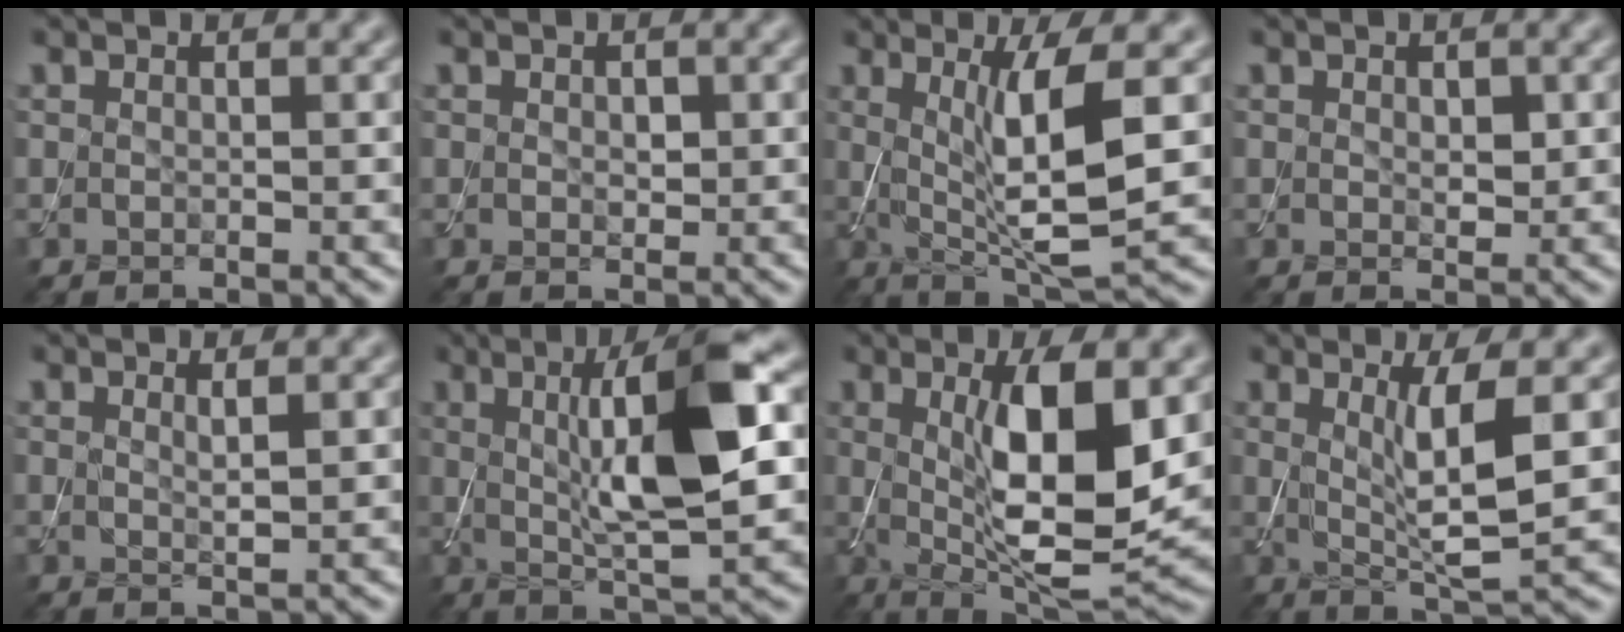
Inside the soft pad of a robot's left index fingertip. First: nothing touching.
{"total": 1.0, "force": [0.1, 0.7, 0.8], "torque": [-0.011, -0.002, 0.002]}
{"total": 7.6, "force": [0.8, 1.5, 7.4], "torque": [-0.125, -0.011, 0.023]}
{"total": 1.5, "force": [0.2, 0.9, 1.2], "torque": [-0.017, -0.003, 0.006]}
{"total": 1.3, "force": [0.6, 0.3, 1.1], "torque": [-0.014, -0.002, 0.007]}
{"total": 9.9, "force": [1.3, 2.2, 9.6], "torque": [-0.152, 0.001, 0.028]}
{"total": 10.0, "force": [1.0, 2.9, 9.6], "torque": [-0.153, -0.013, 0.024]}
{"total": 5.2, "force": [1.0, 0.8, 5.1], "torque": [-0.090, -0.010, 0.023]}